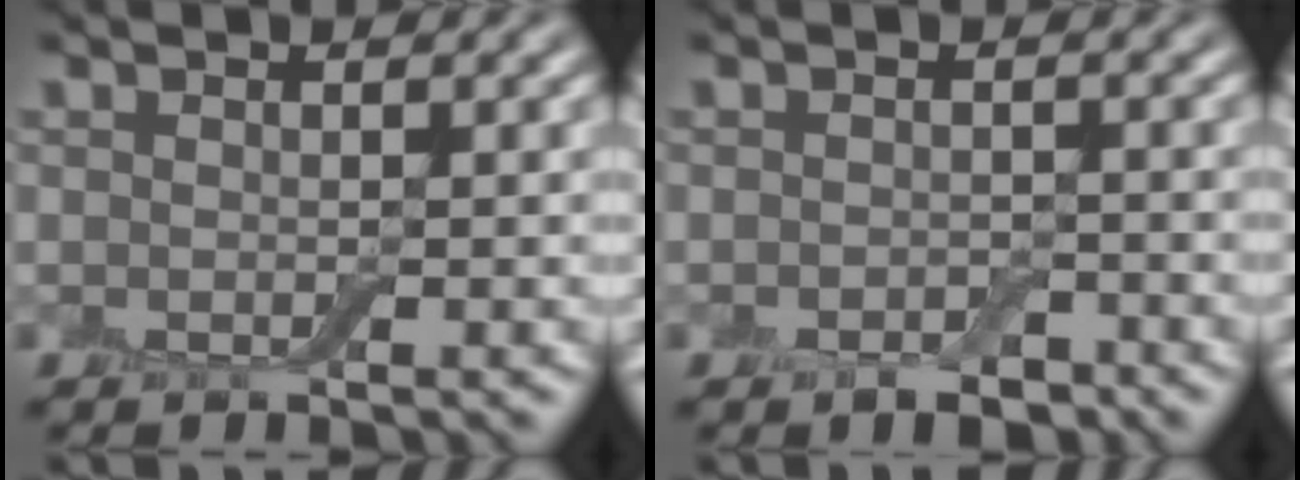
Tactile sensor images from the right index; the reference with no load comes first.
{"total": 2.1, "force": [-1.3, 1.2, 1.2], "torque": [-0.016, -0.002, -0.023]}